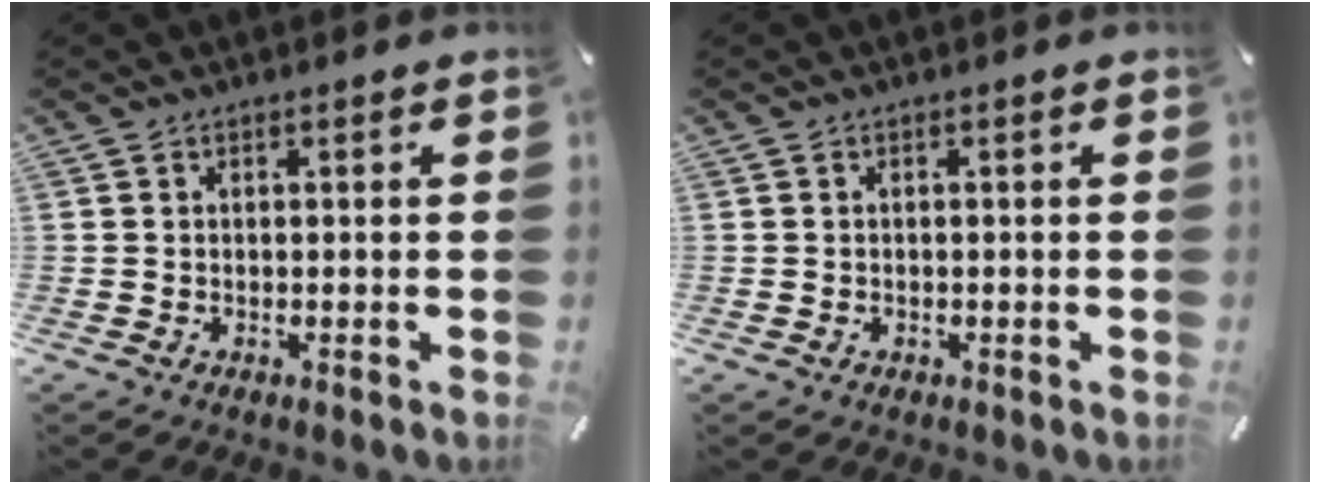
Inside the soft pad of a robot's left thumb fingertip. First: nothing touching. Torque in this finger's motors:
{"motor_torque": [-0.31, -0.41, 0.01, -0.19, -0.02]}